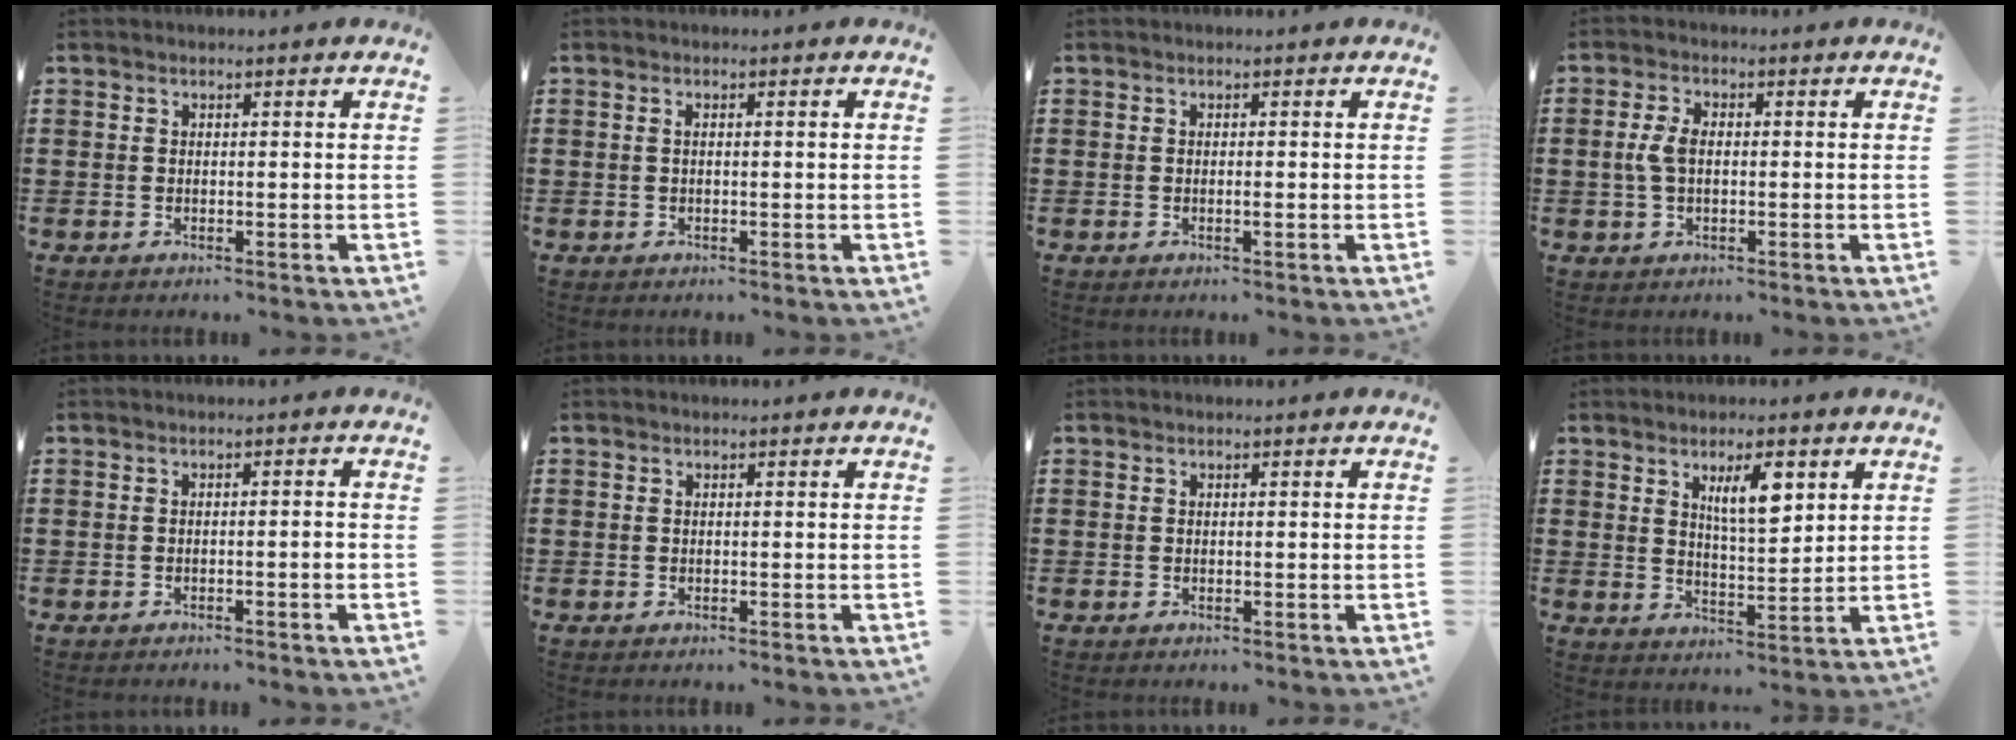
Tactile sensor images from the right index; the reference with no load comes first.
{"total": 0.8, "force": [0.0, 0.1, 0.8], "torque": [-0.015, 0.000, 0.001]}
{"total": 0.6, "force": [-0.2, 0.0, 0.6], "torque": [-0.011, -0.005, -0.003]}
{"total": 3.6, "force": [-0.2, 1.7, 3.1], "torque": [-0.077, -0.001, -0.009]}
{"total": 1.2, "force": [-0.8, -0.1, 0.9], "torque": [-0.016, -0.004, -0.014]}
{"total": 0.0}
{"total": 0.0}
{"total": 6.2, "force": [2.9, 2.0, 5.1], "torque": [-0.091, 0.001, 0.045]}